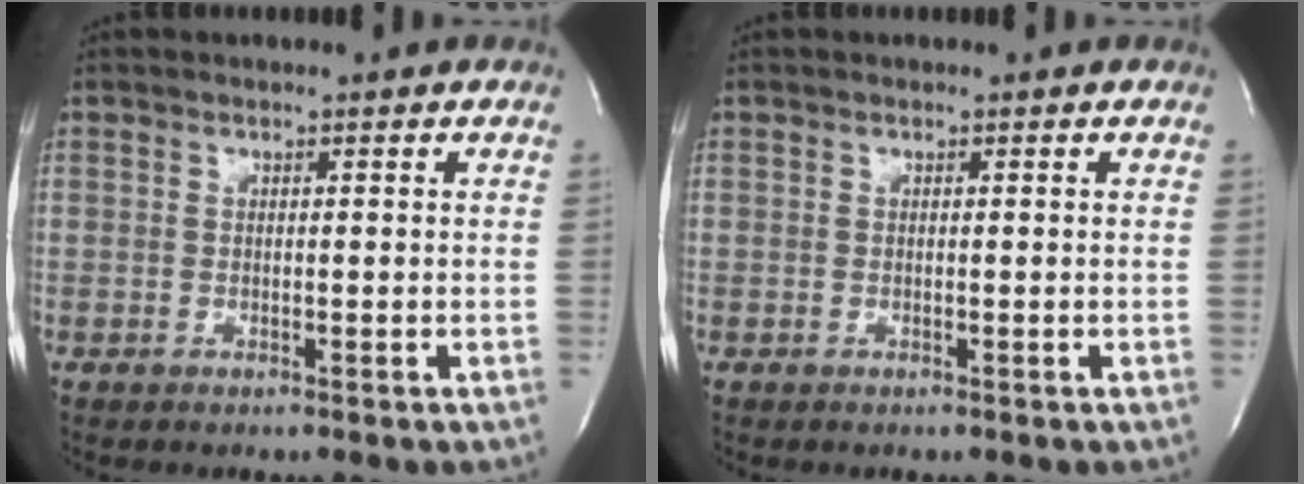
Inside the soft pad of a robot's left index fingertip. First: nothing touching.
{"total": 0.0}